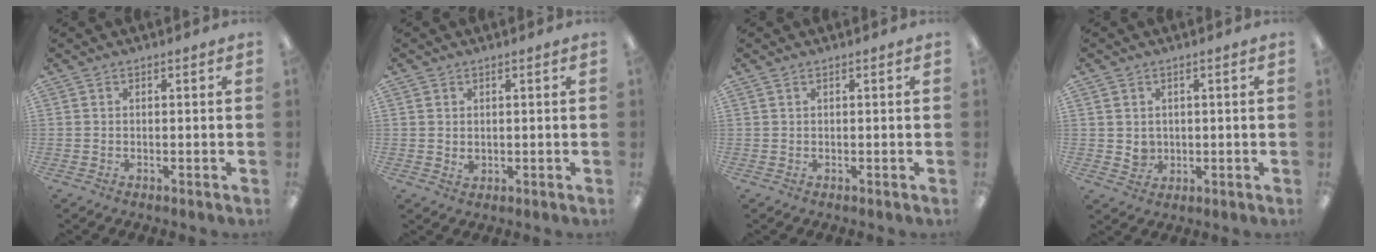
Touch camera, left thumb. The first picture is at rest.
{"total": 1.7, "force": [0.8, 1.4, 0.7], "torque": [-0.007, -0.002, 0.012]}
{"total": 0.6, "force": [0.3, 0.1, 0.5], "torque": [-0.010, 0.000, 0.006]}
{"total": 3.0, "force": [1.0, 2.8, 0.5], "torque": [-0.007, -0.004, 0.018]}